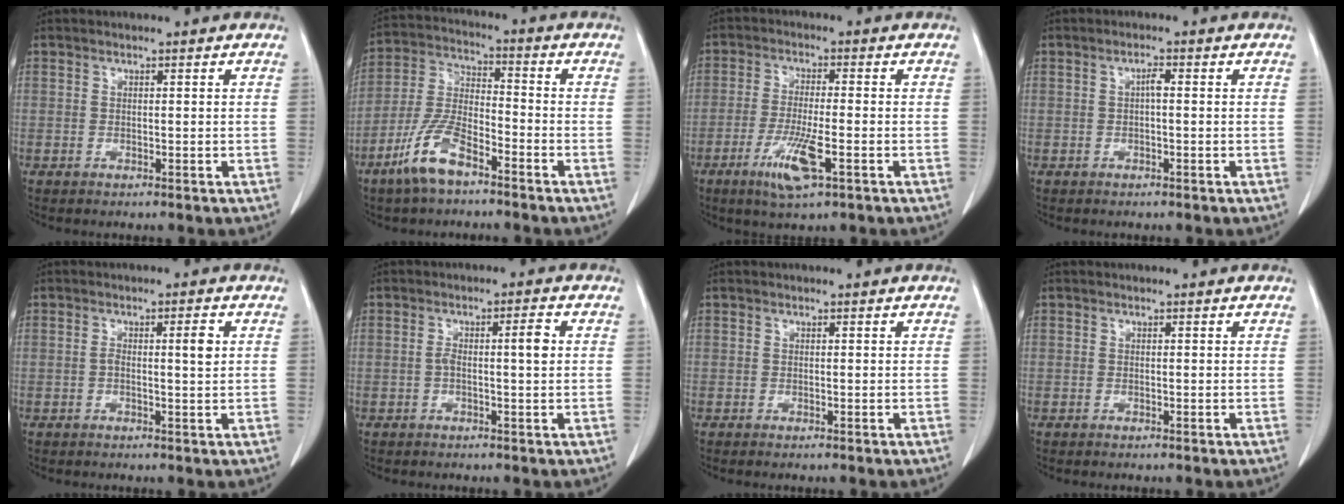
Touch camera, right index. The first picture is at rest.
{"total": 9.7, "force": [-6.2, 2.9, 6.8], "torque": [-0.155, -0.005, -0.126]}
{"total": 7.3, "force": [-3.3, 0.8, 6.4], "torque": [-0.126, -0.016, -0.057]}
{"total": 1.3, "force": [0.0, 0.3, 1.3], "torque": [-0.023, 0.004, -0.001]}
{"total": 2.9, "force": [0.3, 0.2, 2.9], "torque": [-0.050, 0.004, 0.006]}
{"total": 3.7, "force": [0.1, 0.4, 3.7], "torque": [-0.065, 0.012, 0.002]}
{"total": 0.0}
{"total": 0.0}